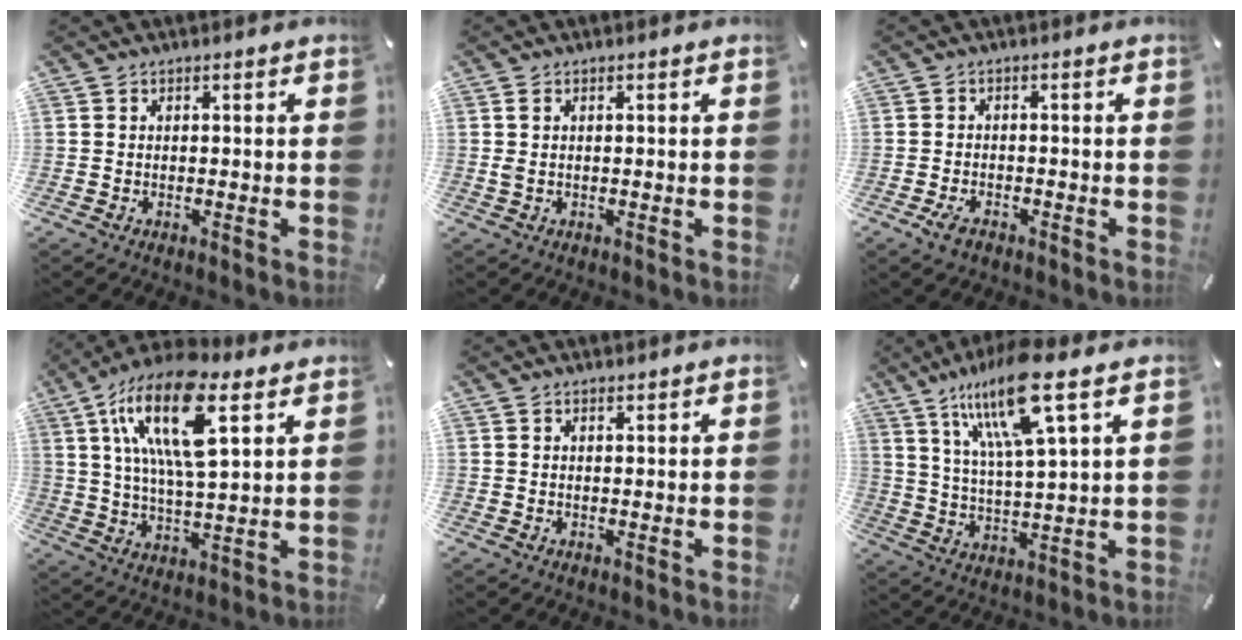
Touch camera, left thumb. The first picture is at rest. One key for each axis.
{"total": 1.4, "fx": 0.4, "fy": 0.4, "fz": 1.3, "tx": -0.026, "ty": 0.001, "tz": 0.006}
{"total": 2.8, "fx": -1.7, "fy": 1.6, "fz": 1.6, "tx": -0.041, "ty": 0.002, "tz": -0.035}
{"total": 19.3, "fx": 9.7, "fy": 6.6, "fz": 15.3, "tx": -0.317, "ty": -0.026, "tz": 0.158}
{"total": 0.6, "fx": 0.5, "fy": 0.2, "fz": 0.2, "tx": -0.004, "ty": -0.001, "tz": 0.010}
{"total": 17.5, "fx": 10.6, "fy": 3.6, "fz": 13.4, "tx": -0.267, "ty": -0.035, "tz": 0.169}